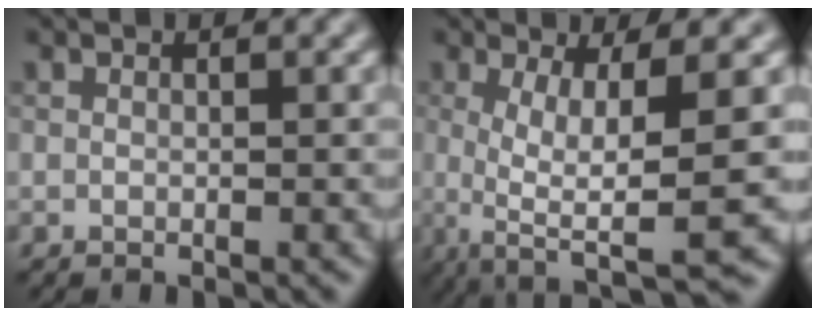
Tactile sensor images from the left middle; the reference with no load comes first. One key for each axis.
{"total": 8.9, "fx": -1.4, "fy": 2.0, "fz": 8.6, "tx": -0.129, "ty": -0.003, "tz": -0.018}